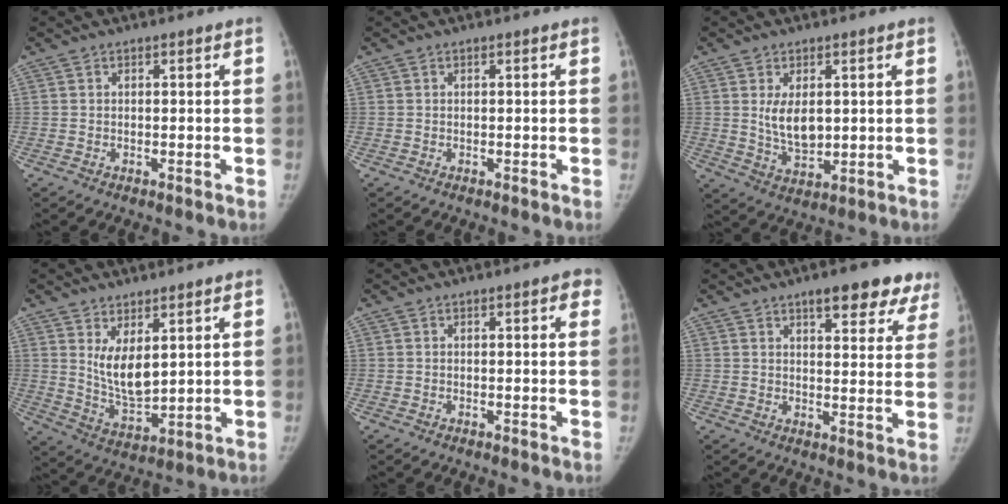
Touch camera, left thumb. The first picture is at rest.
{"total": 0.0}
{"total": 6.8, "force": [1.2, 4.0, 5.4], "torque": [-0.076, -0.017, 0.032]}
{"total": 8.1, "force": [3.1, 3.8, 6.5], "torque": [-0.096, -0.037, 0.073]}
{"total": 2.3, "force": [1.1, 0.9, 1.8], "torque": [-0.008, 0.002, 0.006]}
{"total": 12.1, "force": [8.4, 4.4, 7.5], "torque": [-0.044, -0.036, 0.099]}